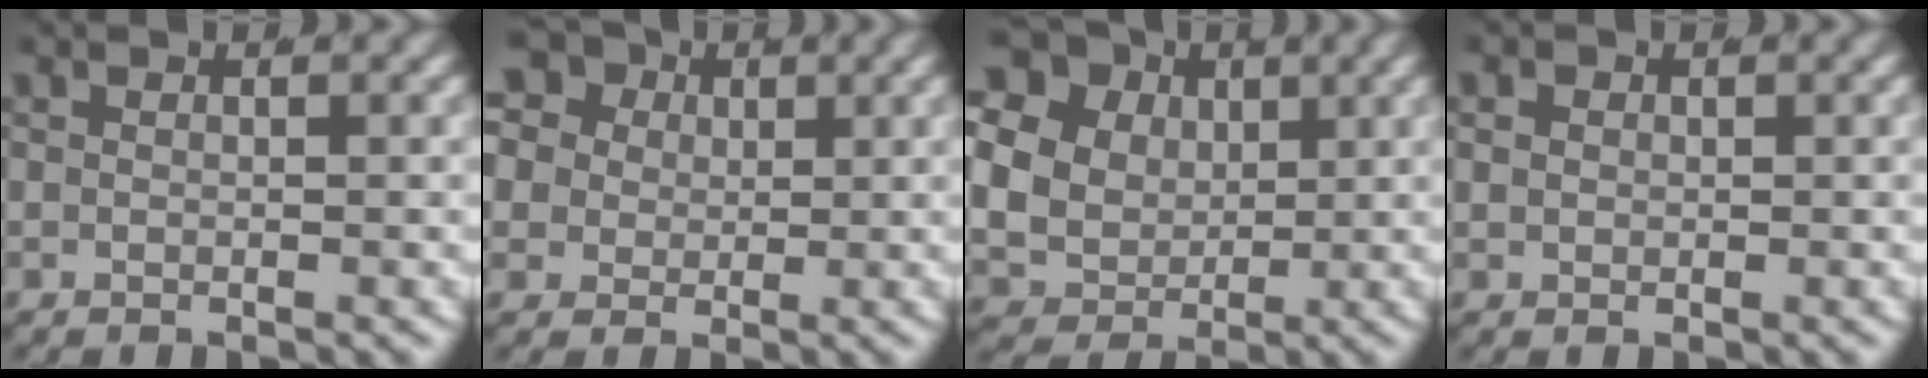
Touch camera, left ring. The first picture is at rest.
{"total": 10.8, "force": [2.7, 9.3, 4.7], "torque": [-0.120, -0.014, 0.043]}
{"total": 15.6, "force": [2.6, 13.7, 7.2], "torque": [-0.183, -0.025, 0.037]}
{"total": 1.6, "force": [0.2, 1.5, 0.6], "torque": [-0.020, -0.004, 0.008]}